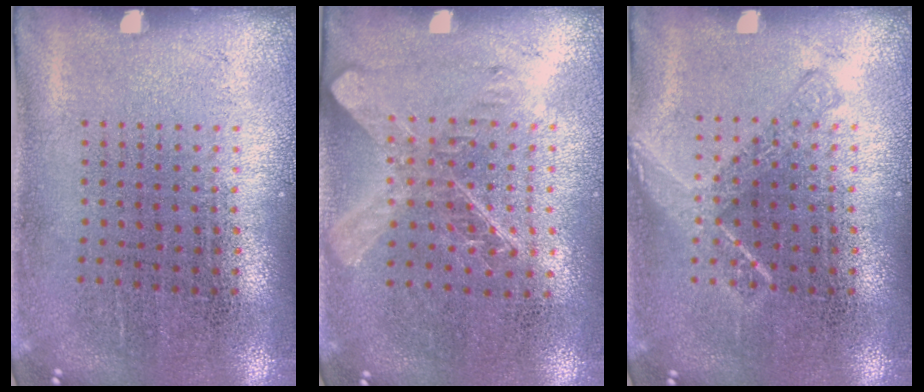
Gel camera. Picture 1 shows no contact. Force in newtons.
{"total": 1.5, "press": 1.3, "slide": 0.7}
{"total": 2.1, "press": 2.0, "slide": 0.2}